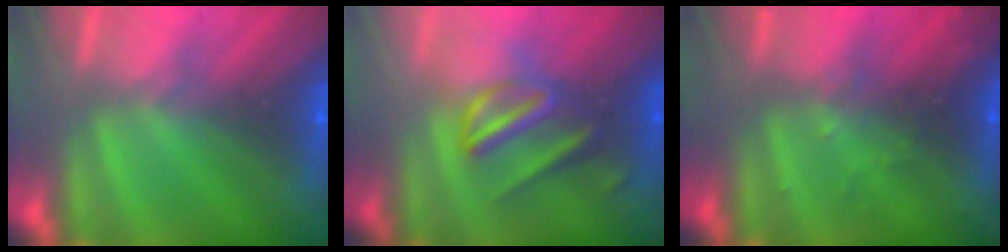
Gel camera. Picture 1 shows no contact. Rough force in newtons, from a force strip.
{"total": 3.0}
{"total": 2.9}